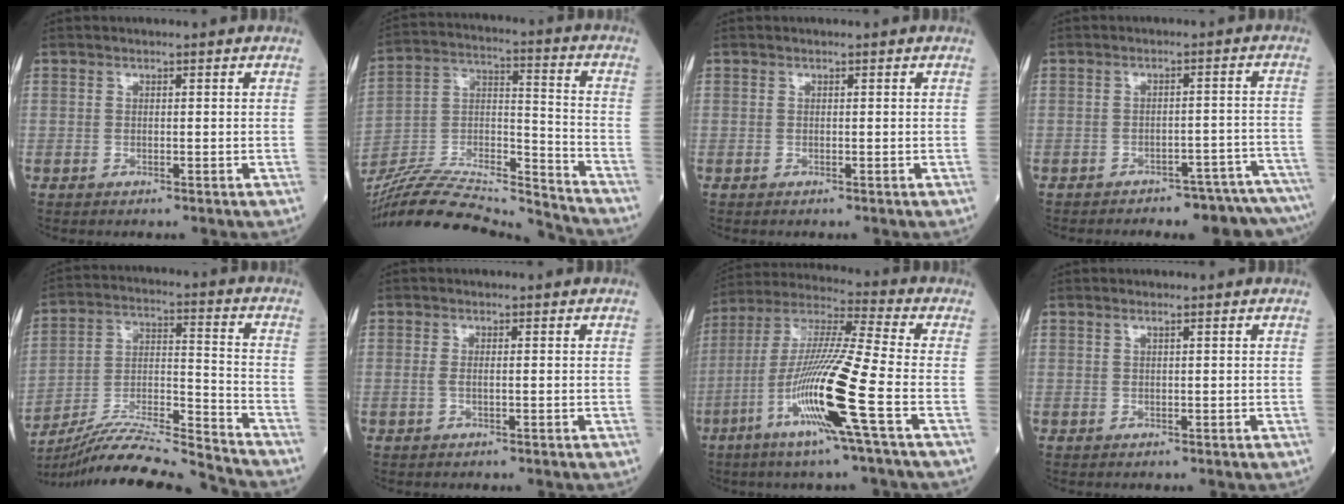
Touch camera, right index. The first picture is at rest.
{"total": 22.1, "force": [-21.1, 0.7, 6.6], "torque": [-0.145, 0.009, -0.356]}
{"total": 0.0}
{"total": 11.4, "force": [-10.6, 1.4, 4.2], "torque": [-0.025, 0.018, -0.115]}
{"total": 17.6, "force": [-16.8, -1.8, 4.8], "torque": [-0.090, 0.007, -0.289]}
{"total": 0.9, "force": [0.0, 0.2, 0.8], "torque": [-0.021, 0.000, 0.000]}
{"total": 15.8, "force": [-5.8, -1.2, 14.7], "torque": [-0.297, -0.016, -0.115]}
{"total": 0.6, "force": [0.5, -0.1, 0.3], "torque": [-0.017, 0.003, 0.015]}